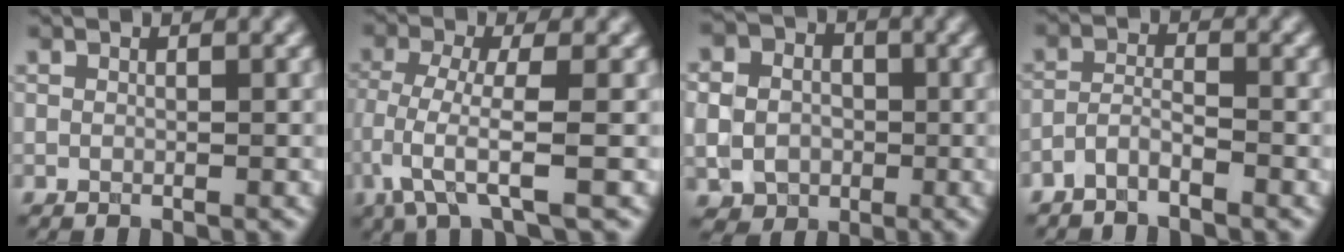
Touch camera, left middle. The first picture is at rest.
{"total": 4.9, "force": [-1.8, 0.8, 4.4], "torque": [-0.089, -0.007, -0.042]}
{"total": 7.1, "force": [-0.1, 6.3, 3.1], "torque": [-0.063, 0.006, -0.022]}
{"total": 2.1, "force": [-1.7, 0.5, 1.1], "torque": [-0.025, 0.006, -0.041]}